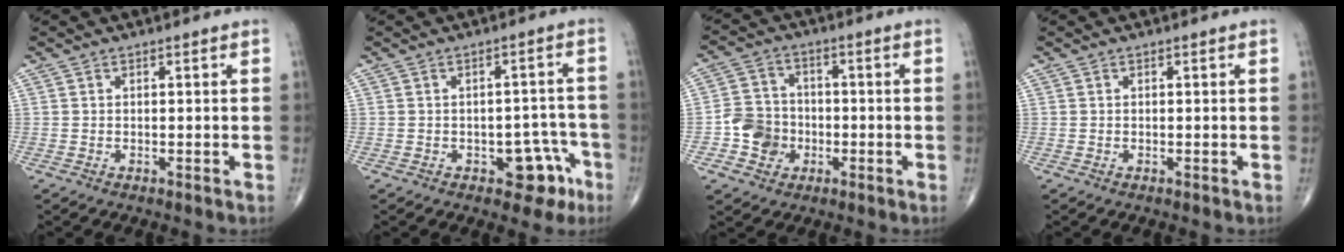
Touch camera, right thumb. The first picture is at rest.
{"total": 6.7, "force": [-3.0, 4.1, 4.3], "torque": [-0.014, 0.030, -0.033]}
{"total": 7.5, "force": [-2.2, 6.7, 2.6], "torque": [-0.015, 0.020, -0.043]}
{"total": 0.0}